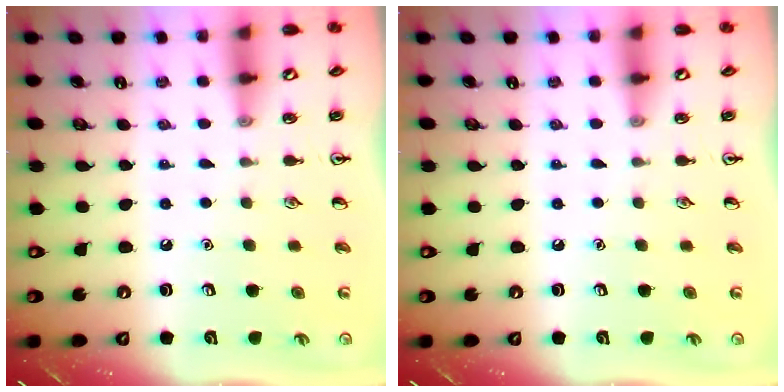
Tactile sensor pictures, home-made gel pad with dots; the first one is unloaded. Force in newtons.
{"total": 0.0}